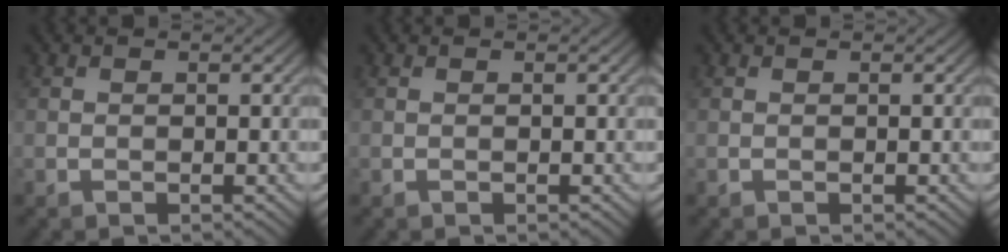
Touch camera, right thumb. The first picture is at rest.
{"total": 0.0}
{"total": 0.0}